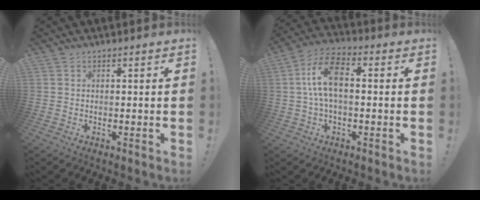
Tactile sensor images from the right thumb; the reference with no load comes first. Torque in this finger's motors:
{"motor_torque": [-0.21, 0.56, 0.54, 0.45, 0.38]}